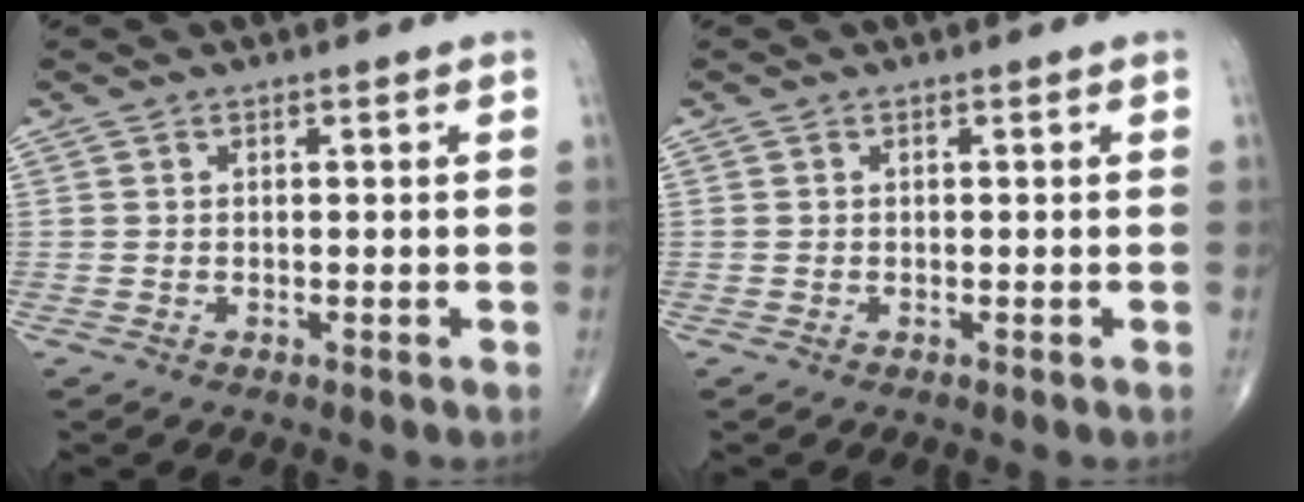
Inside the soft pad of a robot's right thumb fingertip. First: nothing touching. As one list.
[{"total": 0.0}]